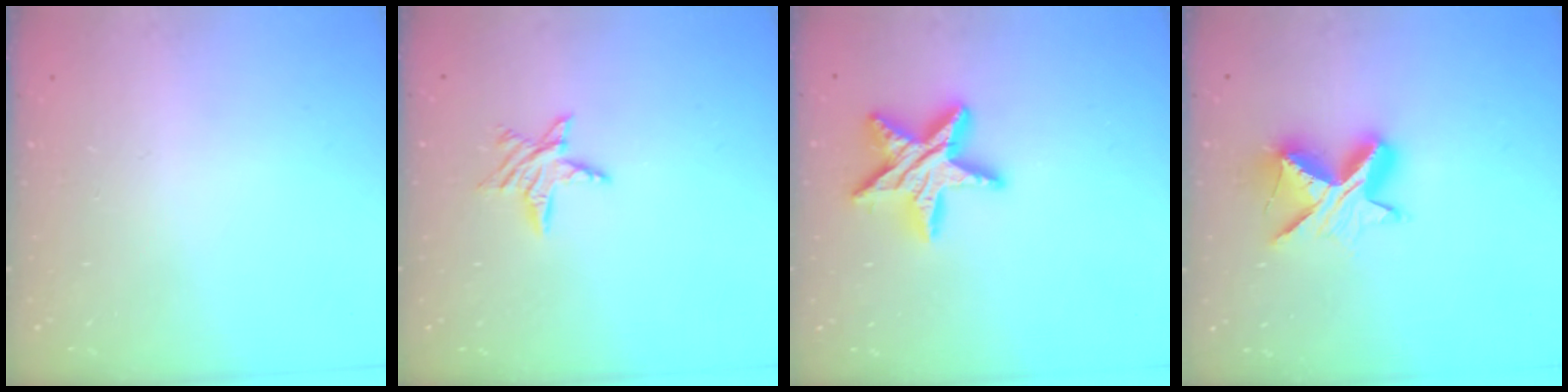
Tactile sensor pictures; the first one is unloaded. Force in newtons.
{"total": 6.3, "press": 6.3, "slide": 0.3}
{"total": 15.6, "press": 15.6, "slide": 0.9}
{"total": 10.3, "press": 10.3, "slide": 0.6}